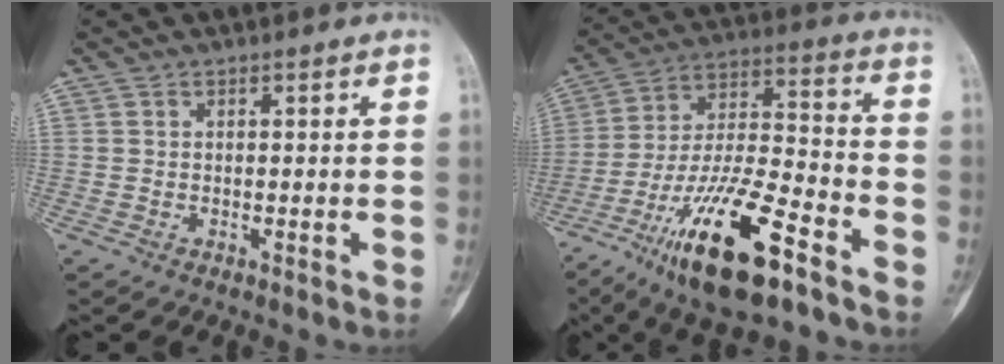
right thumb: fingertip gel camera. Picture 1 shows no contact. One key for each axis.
{"total": 20.6, "fx": -12.1, "fy": 5.8, "fz": 15.7, "tx": -0.308, "ty": 0.060, "tz": -0.218}